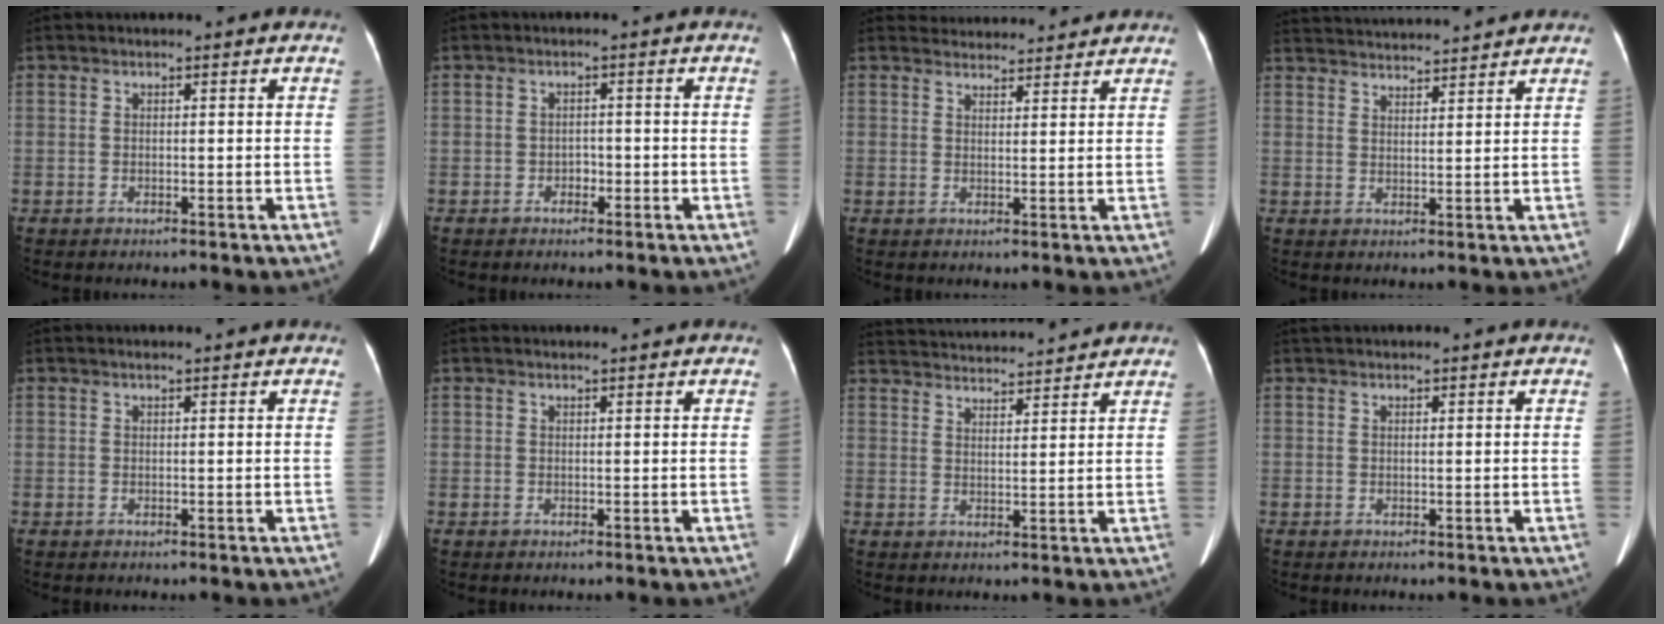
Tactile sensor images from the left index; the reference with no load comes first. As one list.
[{"total": 1.5, "force": [-1.2, 0.8, 0.5], "torque": [0.001, -0.002, -0.016]}, {"total": 8.0, "force": [7.7, 1.6, 1.0], "torque": [-0.004, 0.012, 0.095]}, {"total": 13.2, "force": [12.6, 0.6, 3.9], "torque": [-0.071, 0.023, 0.188]}, {"total": 1.1, "force": [0.9, -0.1, 0.6], "torque": [-0.010, 0.006, 0.015]}, {"total": 2.0, "force": [1.9, 0.0, 0.7], "torque": [-0.009, 0.008, 0.021]}, {"total": 15.2, "force": [14.6, 1.5, 4.2], "torque": [-0.073, 0.027, 0.214]}, {"total": 2.3, "force": [2.0, 0.0, 1.2], "torque": [-0.013, 0.021, 0.031]}]